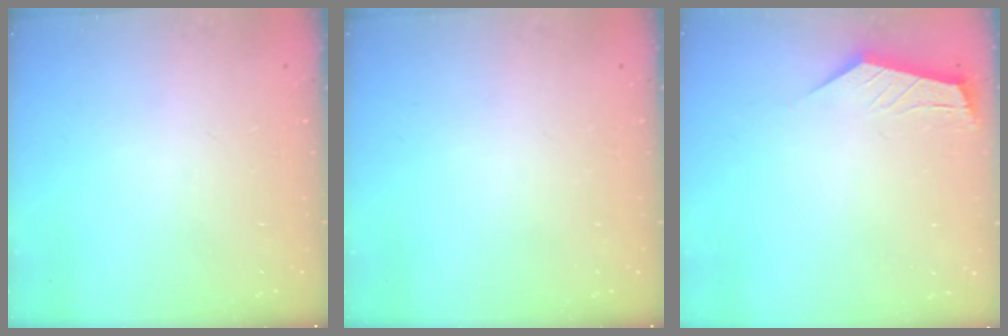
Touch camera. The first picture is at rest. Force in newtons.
{"total": 0.0}
{"total": 1.7, "press": 1.7, "slide": 0.1}